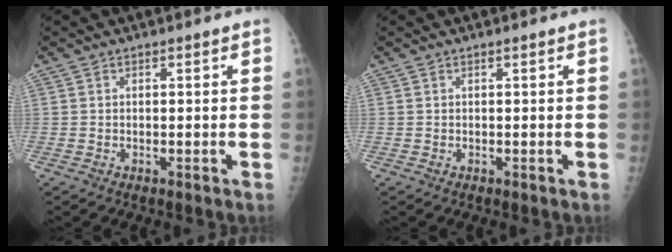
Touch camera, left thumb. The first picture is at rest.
{"total": 0.0}